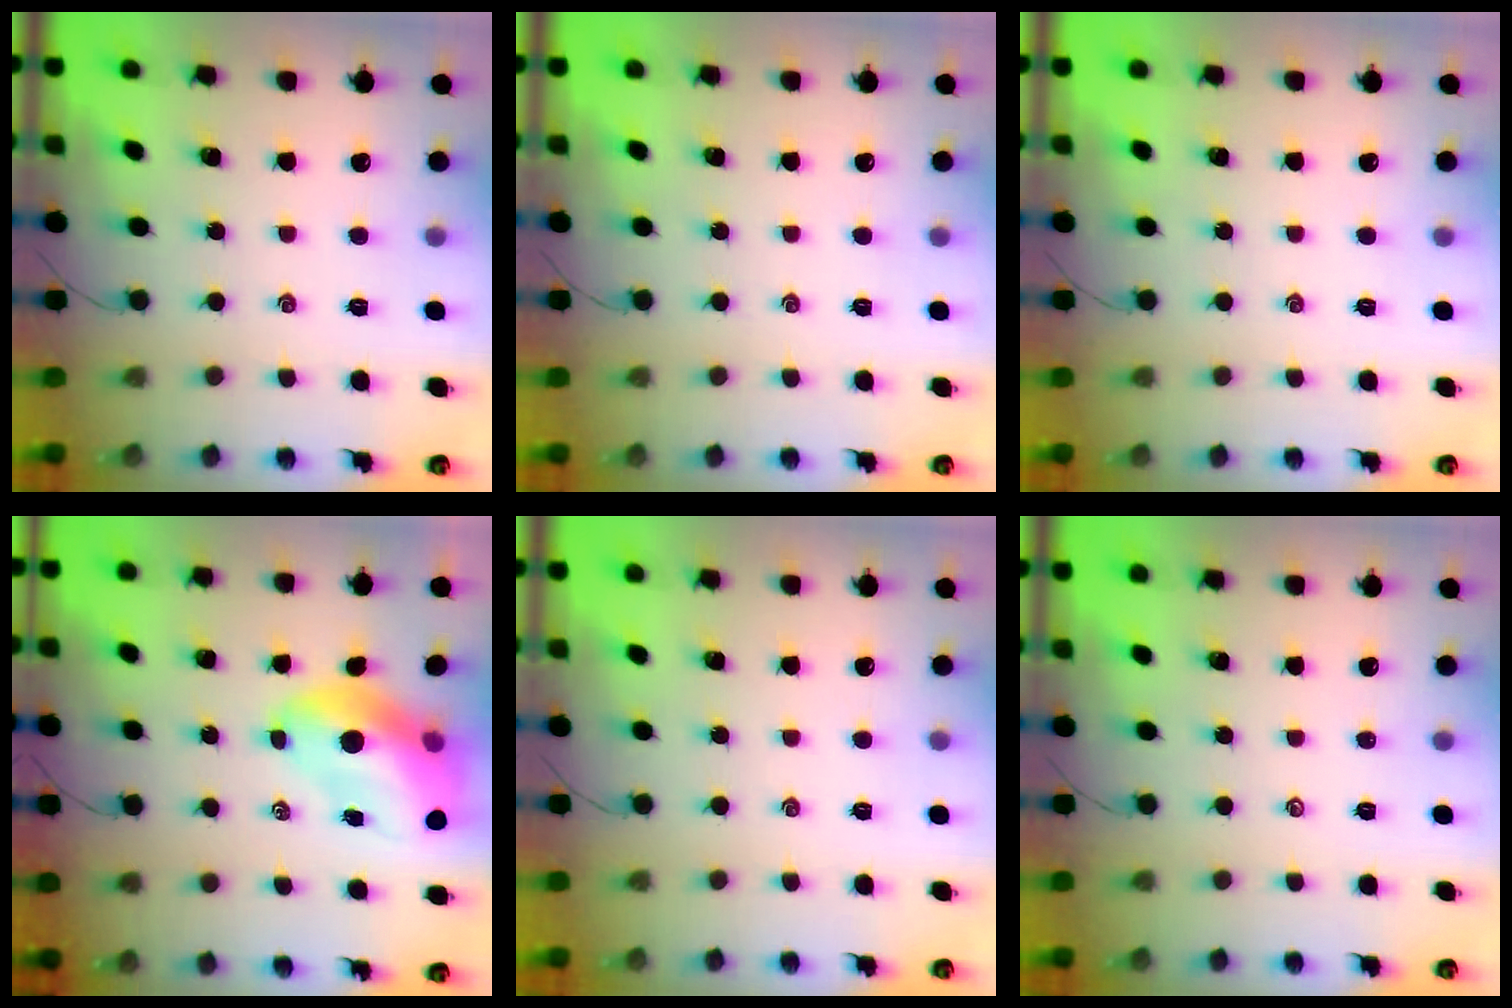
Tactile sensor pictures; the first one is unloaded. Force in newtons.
{"total": 0.0}
{"total": 0.0}
{"total": 11.8, "press": 11.3, "slide": 3.4}
{"total": 0.0}
{"total": 0.0}